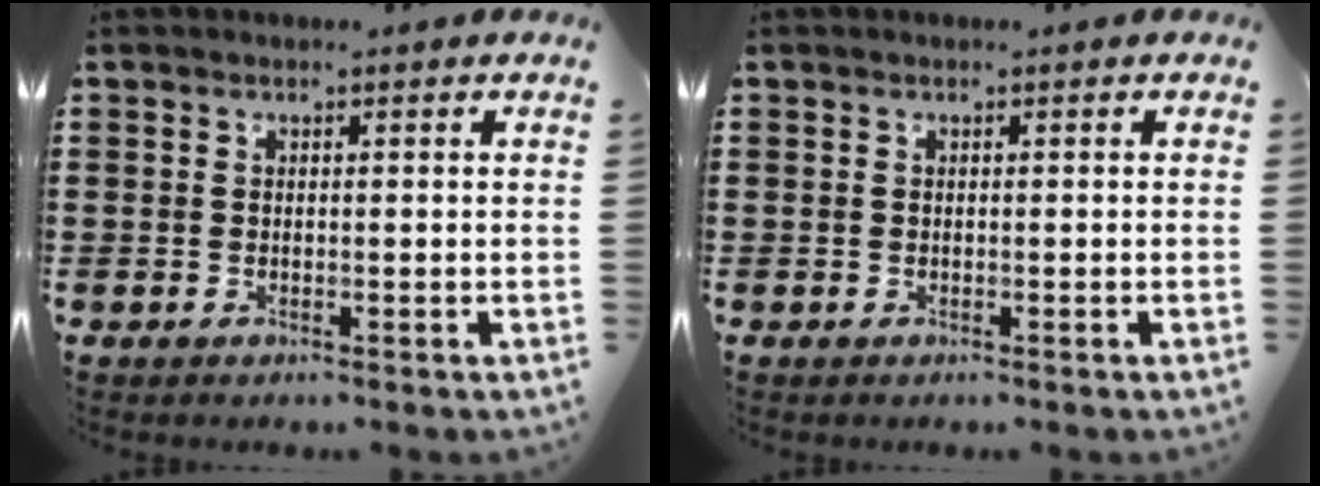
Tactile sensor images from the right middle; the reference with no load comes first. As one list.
[{"total": 0.0}]